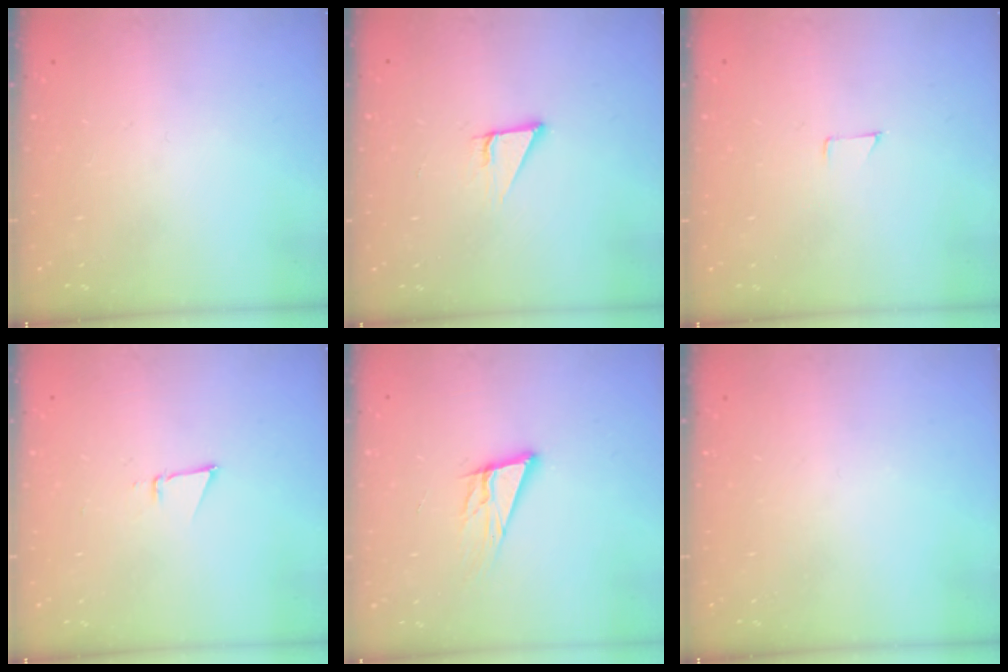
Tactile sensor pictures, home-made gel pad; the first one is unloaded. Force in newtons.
{"total": 2.9, "press": 2.9, "slide": 0.1}
{"total": 3.8, "press": 3.8, "slide": 0.3}
{"total": 3.0, "press": 2.9, "slide": 0.8}
{"total": 12.2, "press": 11.7, "slide": 3.4}
{"total": 0.0}